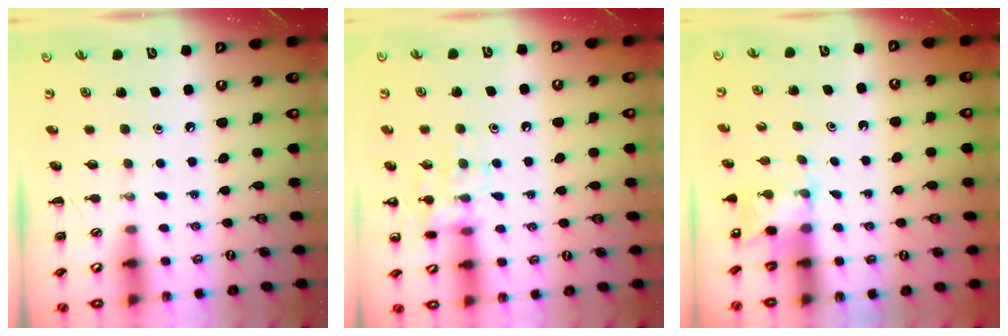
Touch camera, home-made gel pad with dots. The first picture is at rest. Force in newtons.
{"total": 11.5, "press": 11.4, "slide": 0.6}
{"total": 2.8, "press": 2.7, "slide": 0.9}